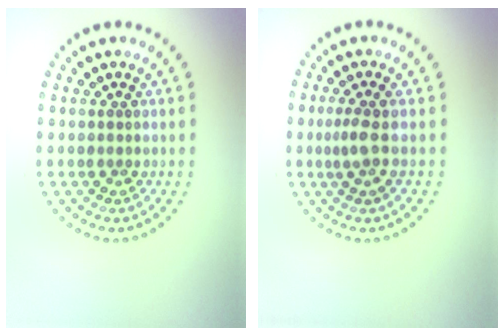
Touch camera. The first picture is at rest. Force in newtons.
{"total": 1.8, "press": 1.4, "slide": 1.2}